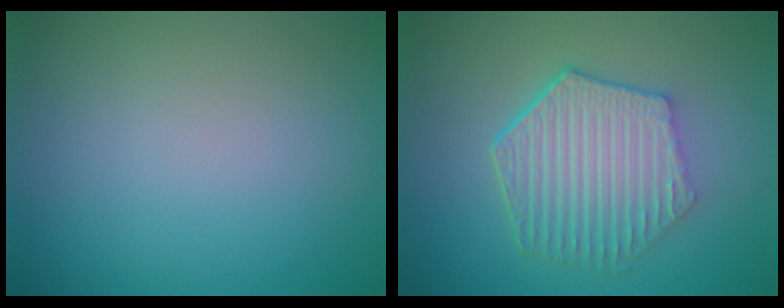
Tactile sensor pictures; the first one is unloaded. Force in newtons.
{"total": 6.4, "press": 4.8, "slide": 4.2}